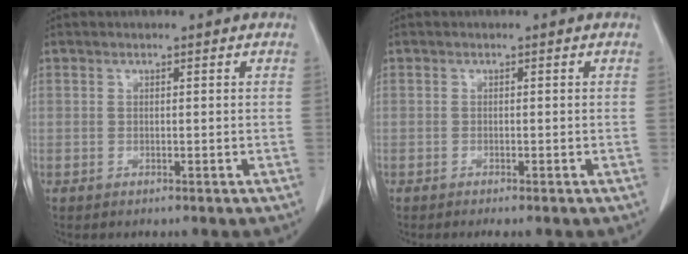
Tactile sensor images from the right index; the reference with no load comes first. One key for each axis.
{"total": 1.5, "fx": -1.2, "fy": 0.0, "fz": 0.9, "tx": -0.014, "ty": -0.004, "tz": -0.016}